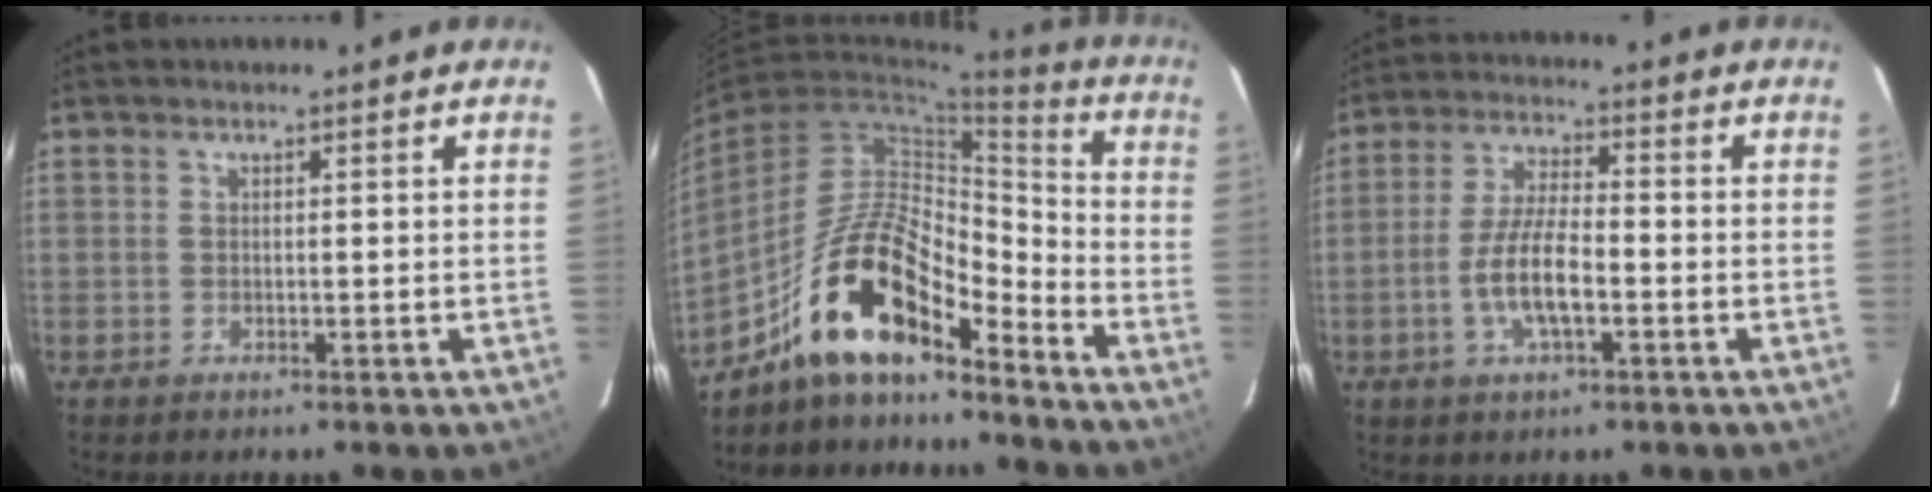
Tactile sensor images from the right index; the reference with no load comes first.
{"total": 16.1, "force": [-11.8, 4.8, 9.7], "torque": [-0.183, 0.013, -0.219]}
{"total": 8.8, "force": [-2.8, 2.7, 7.9], "torque": [-0.160, 0.000, -0.054]}